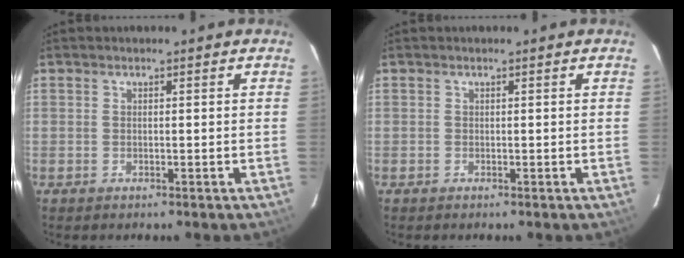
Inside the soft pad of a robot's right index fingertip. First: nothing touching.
{"total": 0.0}